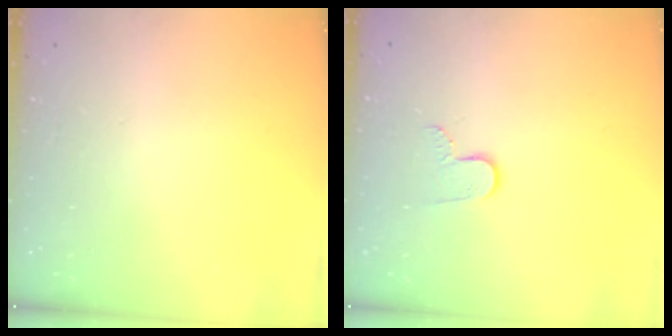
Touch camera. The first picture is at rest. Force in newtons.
{"total": 6.6, "press": 6.6, "slide": 0.6}